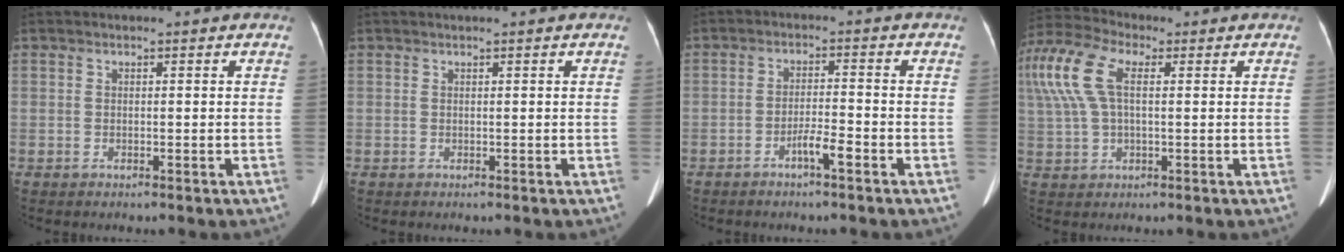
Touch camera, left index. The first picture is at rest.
{"total": 1.3, "force": [1.0, 0.2, 0.7], "torque": [-0.005, 0.020, 0.012]}
{"total": 3.4, "force": [-2.2, 0.1, 2.6], "torque": [-0.046, 0.000, -0.039]}
{"total": 15.5, "force": [5.1, 7.8, 12.3], "torque": [-0.321, 0.047, 0.096]}